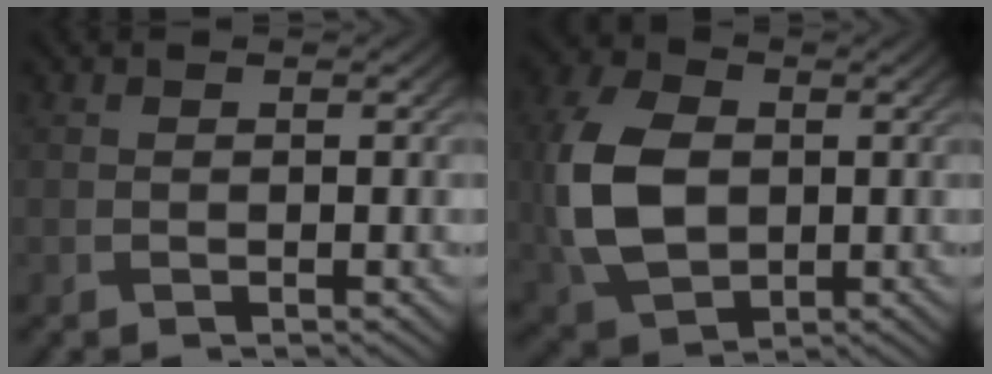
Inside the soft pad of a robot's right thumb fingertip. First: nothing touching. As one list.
[{"total": 11.1, "force": [0.0, 7.7, 8.0], "torque": [-0.216, 0.001, -0.004]}]